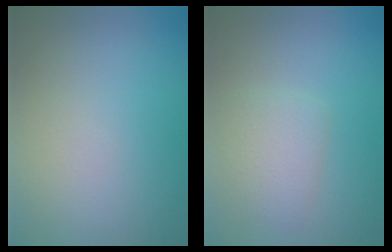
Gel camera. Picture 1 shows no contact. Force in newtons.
{"total": 2.0, "press": 2.0, "slide": 0.0}